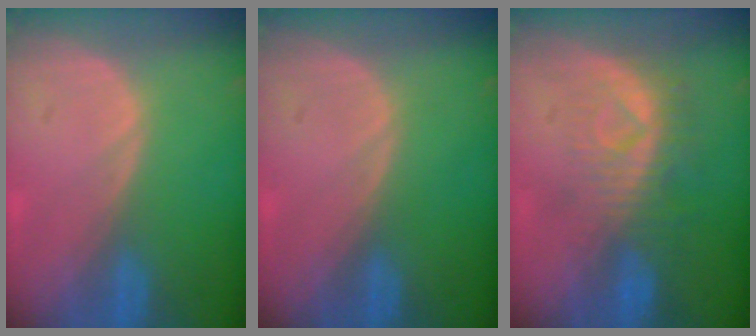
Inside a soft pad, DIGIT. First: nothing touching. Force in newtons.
{"total": 0.0}
{"total": 8.3, "press": 7.4, "slide": 3.7}